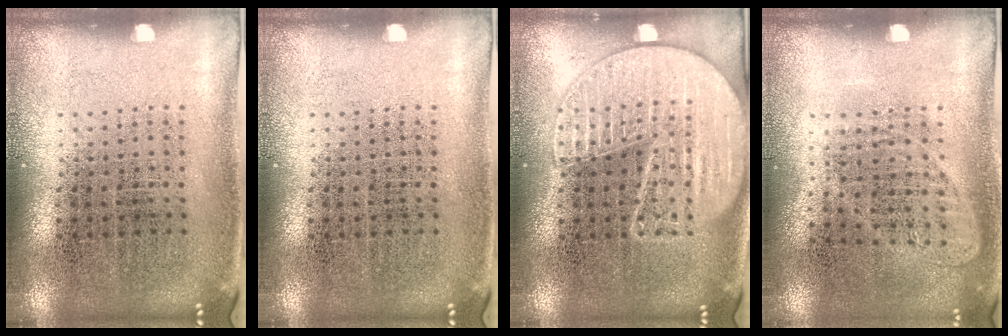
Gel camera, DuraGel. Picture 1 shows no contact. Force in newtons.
{"total": 0.0}
{"total": 2.0, "press": 2.0, "slide": 0.2}
{"total": 1.0, "press": 0.9, "slide": 0.3}